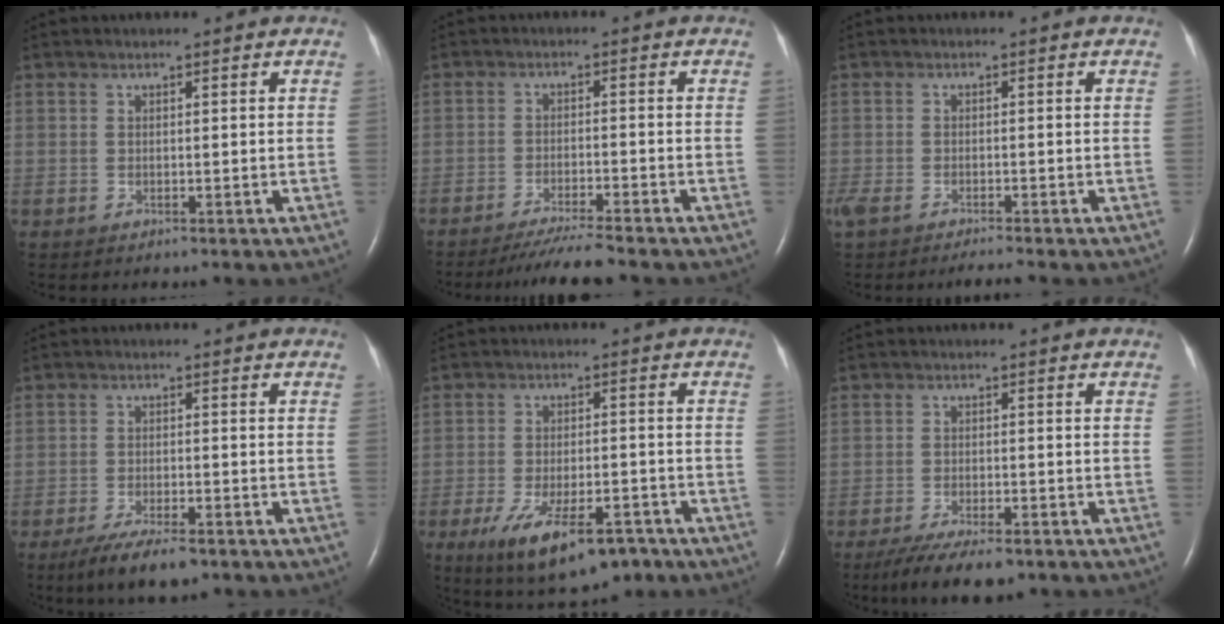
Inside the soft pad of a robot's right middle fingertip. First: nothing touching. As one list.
[{"total": 5.9, "force": [-5.3, -0.9, 2.4], "torque": [-0.041, -0.023, -0.091]}, {"total": 5.1, "force": [-4.1, 0.9, 2.8], "torque": [-0.065, -0.006, -0.074]}, {"total": 7.2, "force": [-5.2, 1.7, 4.8], "torque": [-0.084, -0.014, -0.082]}, {"total": 12.9, "force": [-7.9, 4.9, 8.9], "torque": [-0.155, -0.010, -0.118]}, {"total": 9.0, "force": [-6.7, 2.5, 5.5], "torque": [-0.088, -0.016, -0.105]}]